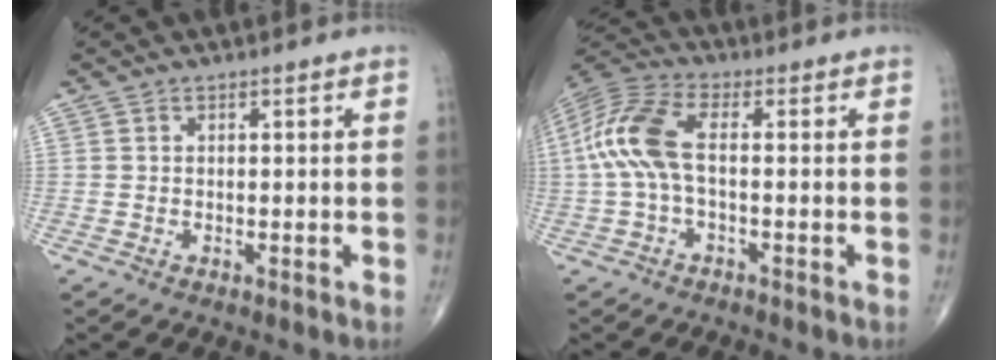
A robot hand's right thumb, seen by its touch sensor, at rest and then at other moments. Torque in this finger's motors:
{"motor_torque": [1.09, 1.09, 1.08, 0.17, 0.15]}